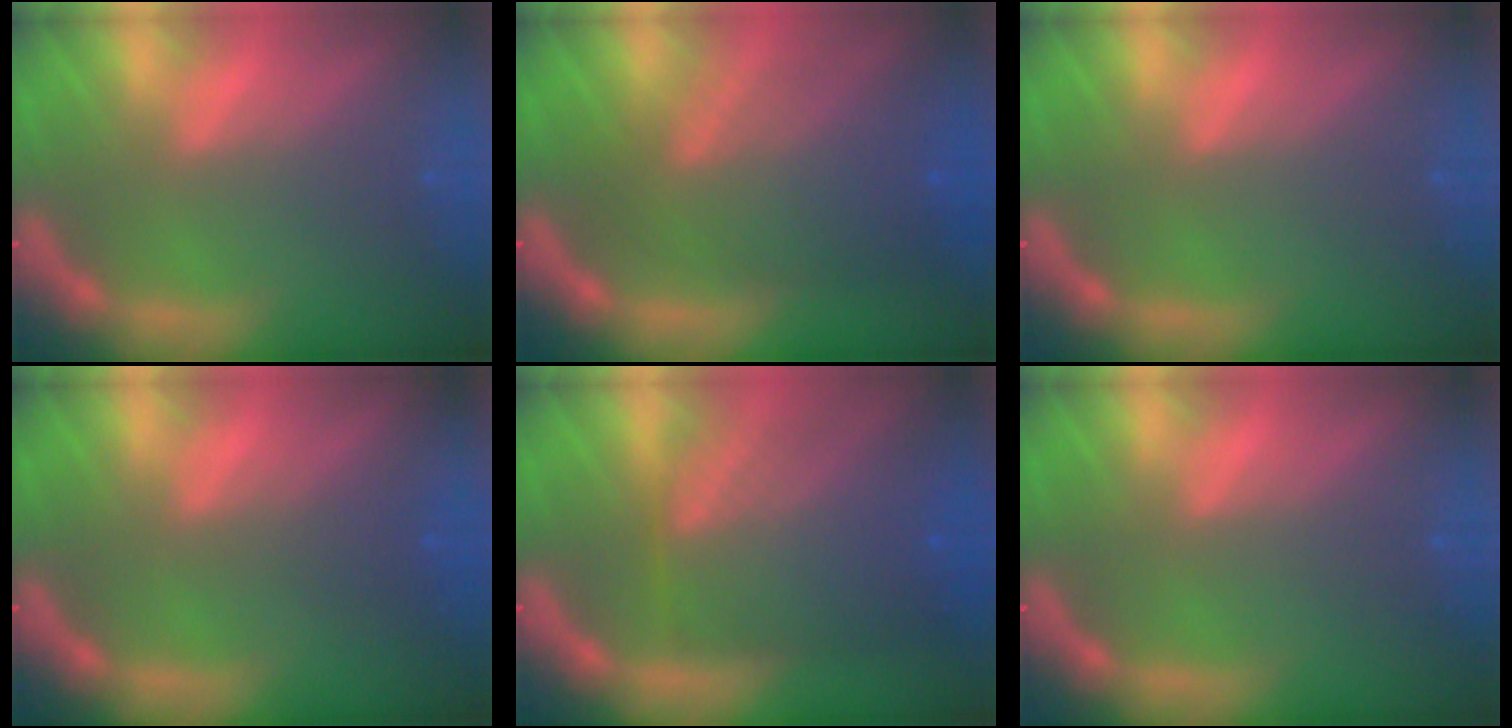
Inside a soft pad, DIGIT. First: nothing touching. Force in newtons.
{"total": 8.0}
{"total": 0.0}
{"total": 1.5}
{"total": 9.0}
{"total": 0.0}